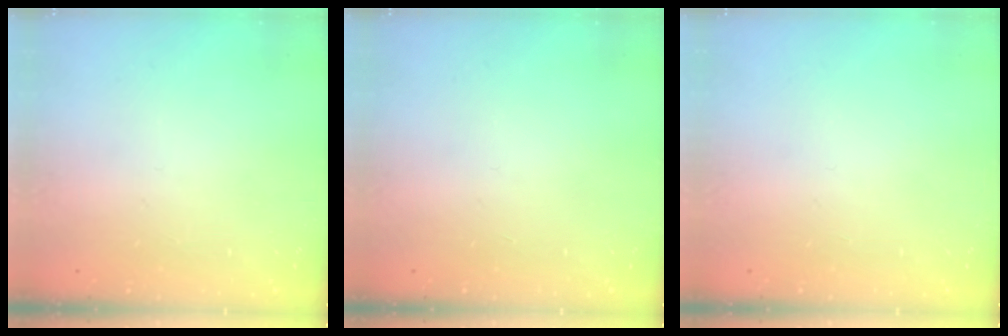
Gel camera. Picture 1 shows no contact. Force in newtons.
{"total": 0.0}
{"total": 0.0}